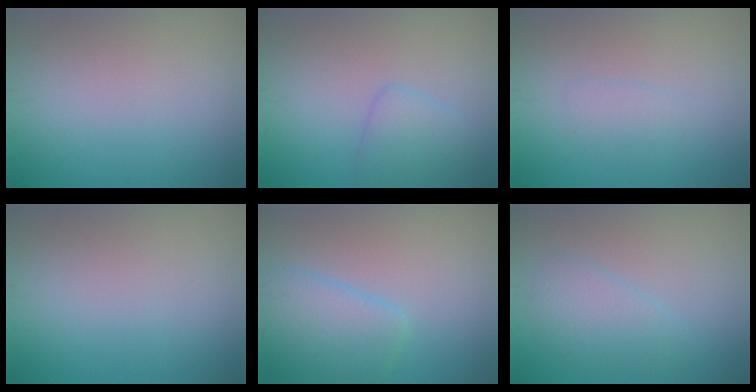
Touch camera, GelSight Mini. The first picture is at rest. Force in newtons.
{"total": 2.5, "press": 2.4, "slide": 0.2}
{"total": 1.3, "press": 1.3, "slide": 0.0}
{"total": 0.0}
{"total": 4.4, "press": 4.4, "slide": 0.3}
{"total": 2.9, "press": 2.9, "slide": 0.2}